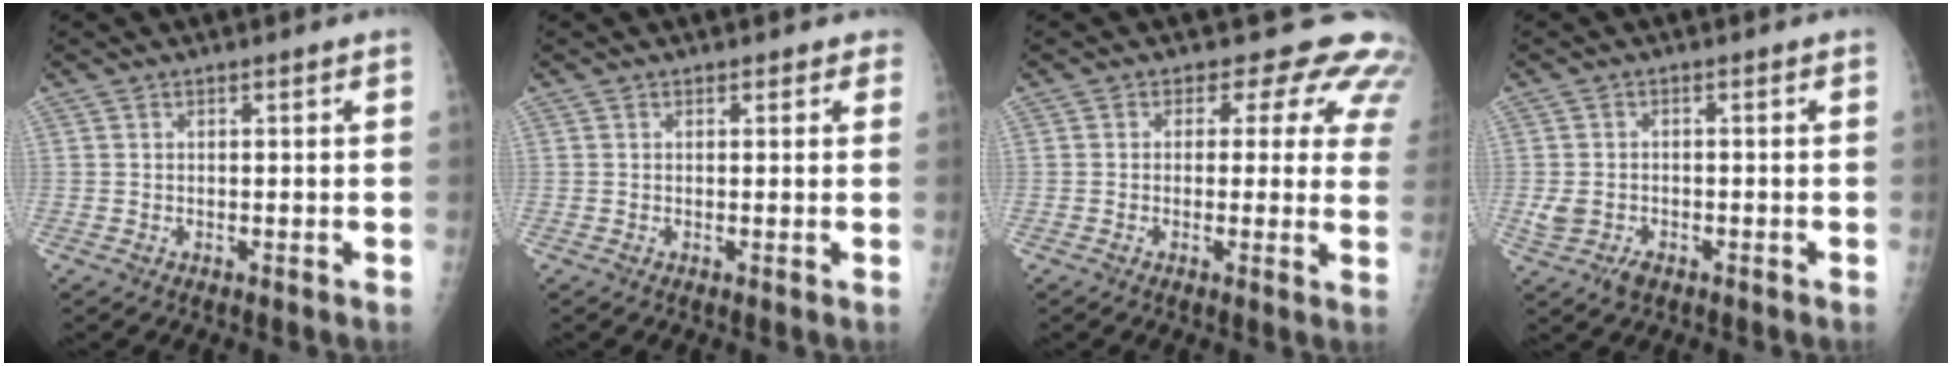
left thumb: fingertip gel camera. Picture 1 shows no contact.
{"total": 1.3, "force": [0.9, 0.9, 0.2], "torque": [0.017, -0.002, 0.003]}
{"total": 11.7, "force": [8.1, 6.8, 5.0], "torque": [0.000, -0.023, 0.062]}
{"total": 4.0, "force": [-1.5, 2.8, 2.4], "torque": [-0.045, 0.008, -0.019]}